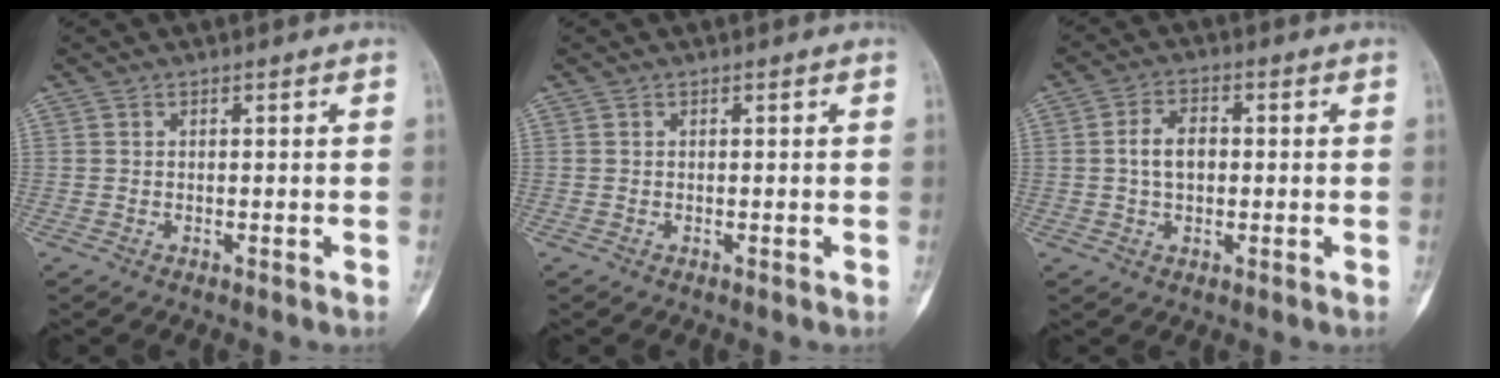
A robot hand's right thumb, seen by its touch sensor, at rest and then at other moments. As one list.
[{"total": 0.0}, {"total": 5.5, "force": [0.2, 3.6, 4.2], "torque": [-0.073, 0.013, 0.000]}]